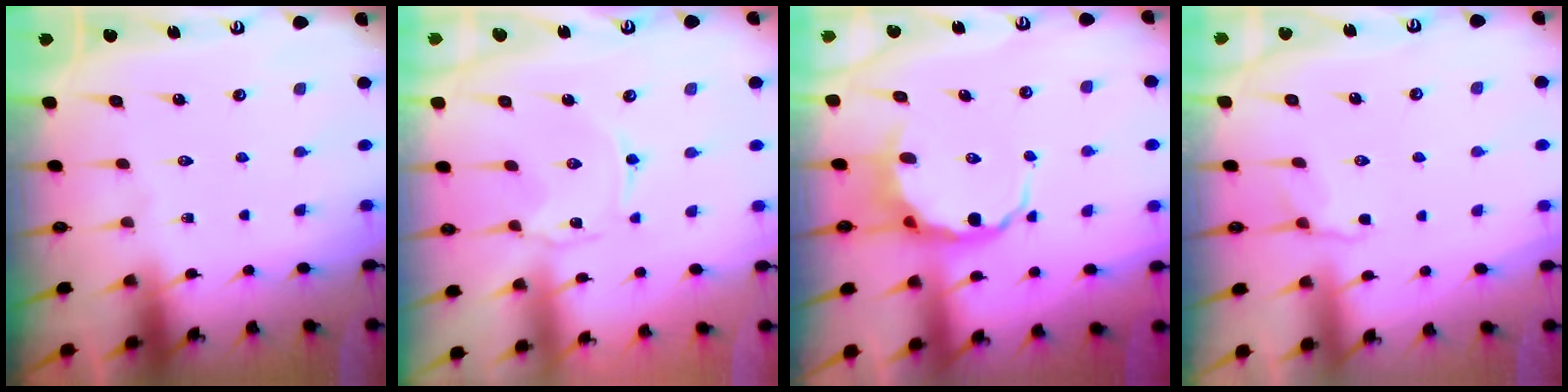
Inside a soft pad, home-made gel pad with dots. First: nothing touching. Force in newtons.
{"total": 0.6, "press": 0.6, "slide": 0.1}
{"total": 6.3, "press": 6.1, "slide": 1.7}
{"total": 2.7, "press": 2.1, "slide": 1.7}